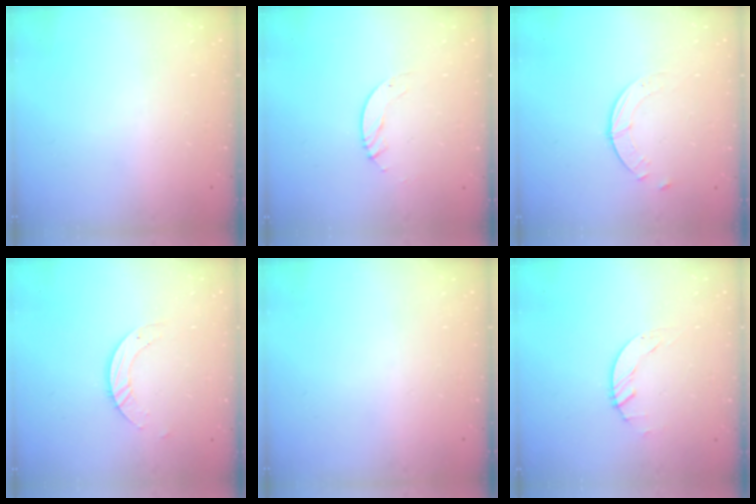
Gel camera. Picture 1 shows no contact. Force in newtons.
{"total": 3.1, "press": 3.1, "slide": 0.3}
{"total": 2.5, "press": 2.5, "slide": 0.3}
{"total": 4.6, "press": 4.6, "slide": 0.5}
{"total": 0.0}
{"total": 1.5, "press": 1.4, "slide": 0.1}